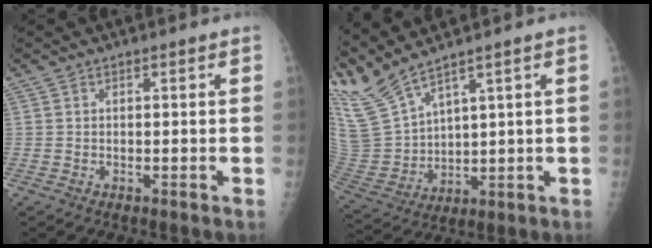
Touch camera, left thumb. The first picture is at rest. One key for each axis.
{"total": 11.5, "fx": 9.8, "fy": 1.8, "fz": 5.7, "tx": -0.131, "ty": -0.045, "tz": 0.228}